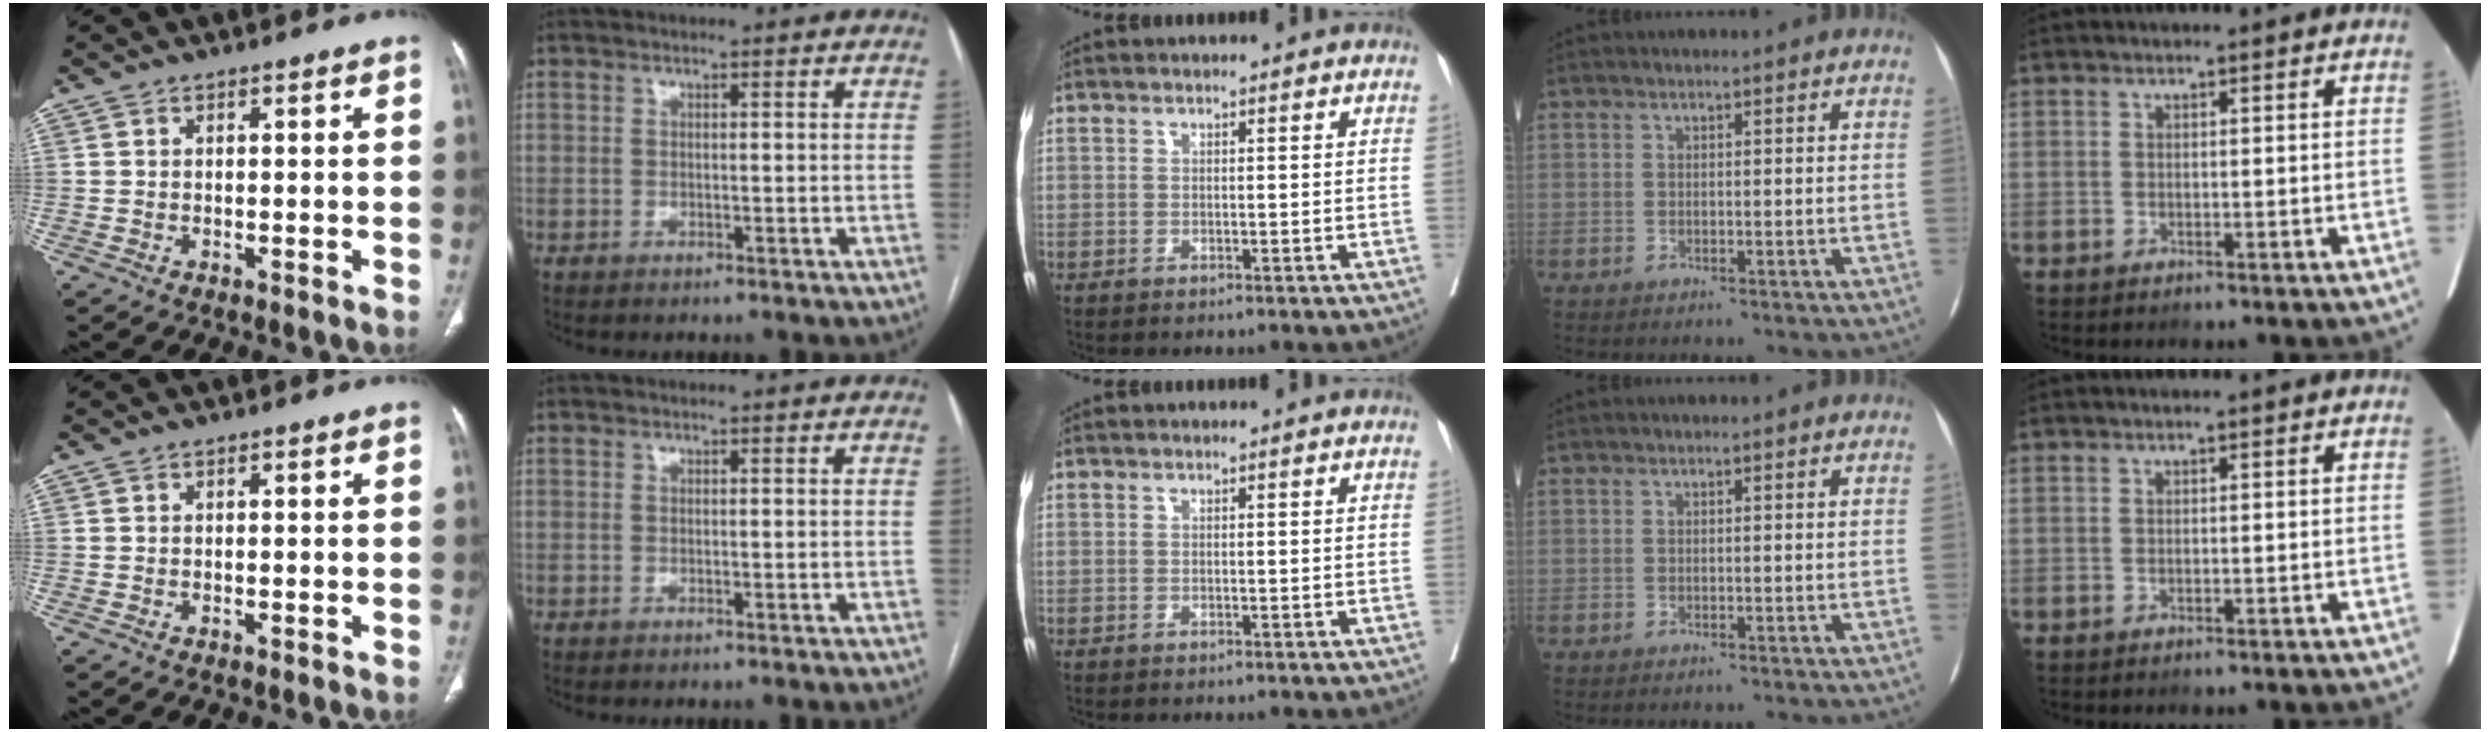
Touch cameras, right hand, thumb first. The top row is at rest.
{}